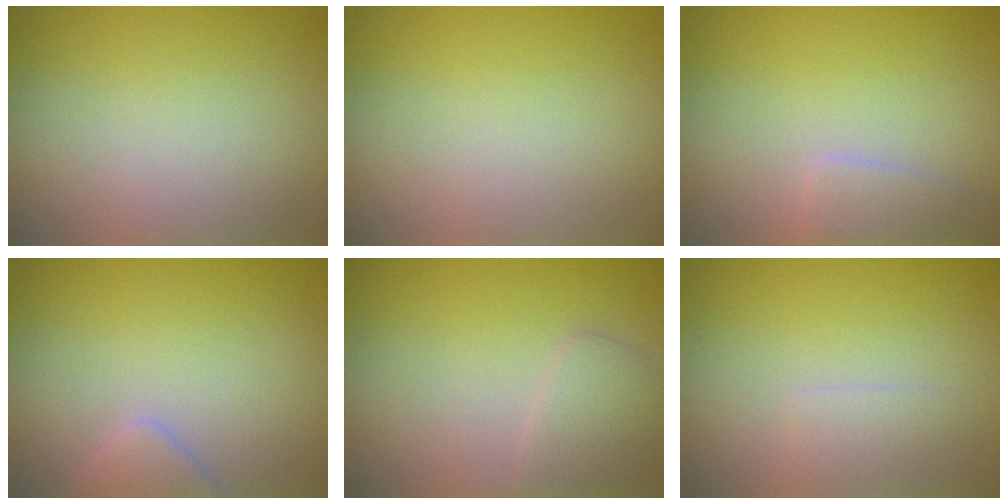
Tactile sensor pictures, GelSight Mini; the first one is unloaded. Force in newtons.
{"total": 0.0}
{"total": 1.8, "press": 1.8, "slide": 0.2}
{"total": 1.7, "press": 1.7, "slide": 0.1}
{"total": 2.1, "press": 2.1, "slide": 0.2}
{"total": 1.0, "press": 1.0, "slide": 0.0}